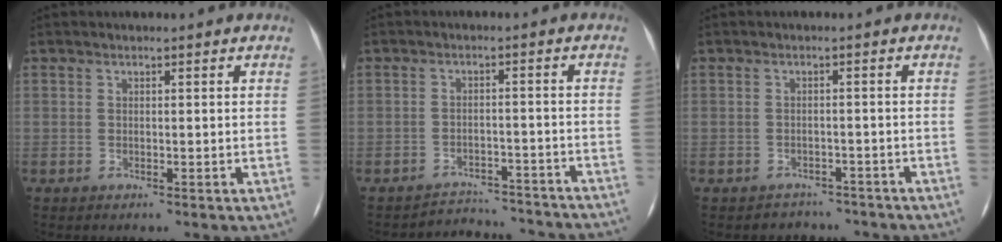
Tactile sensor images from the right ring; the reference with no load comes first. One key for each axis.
{"total": 14.7, "fx": -14.0, "fy": 3.3, "fz": 2.9, "tx": -0.059, "ty": 0.023, "tz": -0.173}
{"total": 5.9, "fx": -5.0, "fy": 3.0, "fz": 0.7, "tx": -0.011, "ty": 0.016, "tz": -0.060}